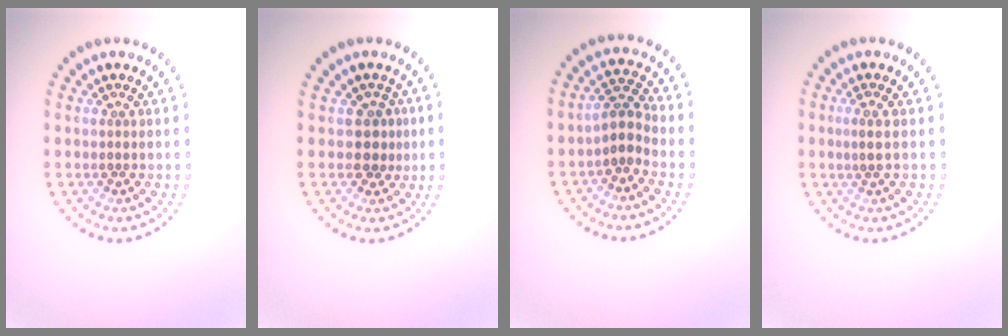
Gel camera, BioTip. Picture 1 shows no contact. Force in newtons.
{"total": 1.9, "press": 1.5, "slide": 1.2}
{"total": 2.4, "press": 2.0, "slide": 1.4}
{"total": 1.2, "press": 1.0, "slide": 0.7}